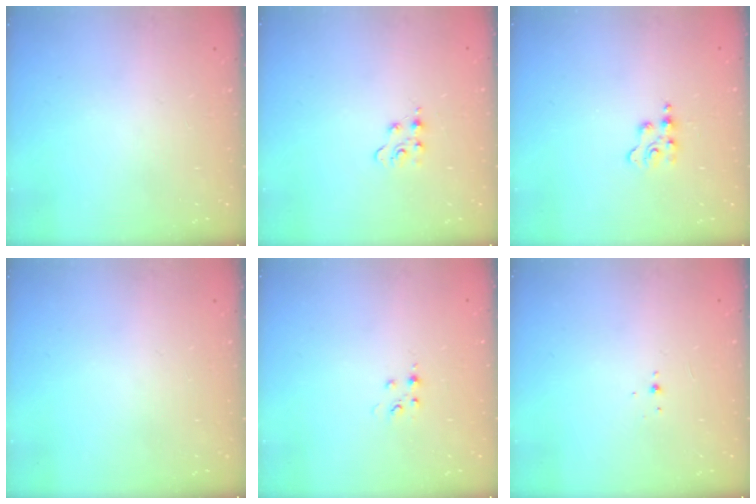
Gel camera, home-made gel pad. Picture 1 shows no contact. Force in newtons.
{"total": 3.8, "press": 3.8, "slide": 0.5}
{"total": 2.7, "press": 2.7, "slide": 0.5}
{"total": 0.0}
{"total": 3.8, "press": 3.8, "slide": 0.5}
{"total": 2.1, "press": 1.9, "slide": 0.8}